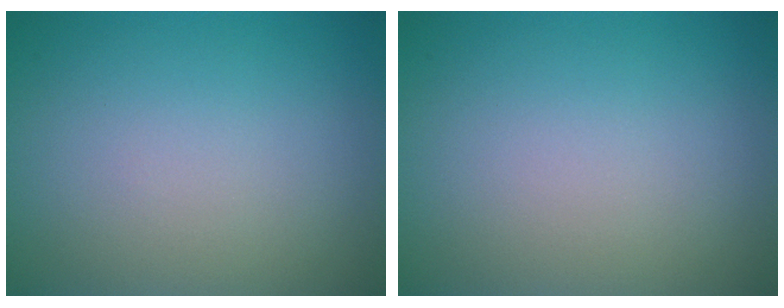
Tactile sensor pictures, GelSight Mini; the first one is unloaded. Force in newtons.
{"total": 0.0}